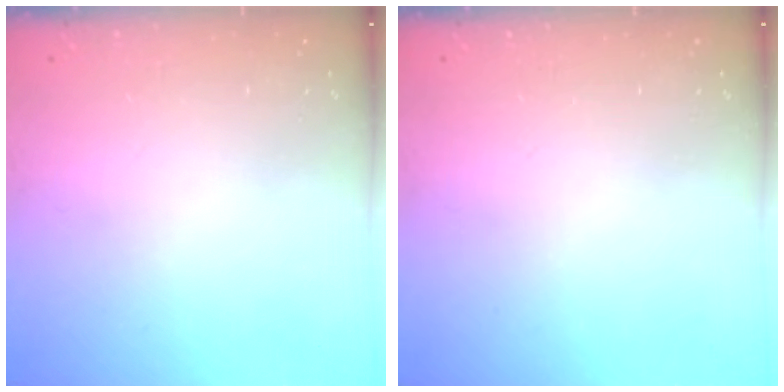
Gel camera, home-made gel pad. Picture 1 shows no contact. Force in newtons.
{"total": 0.0}